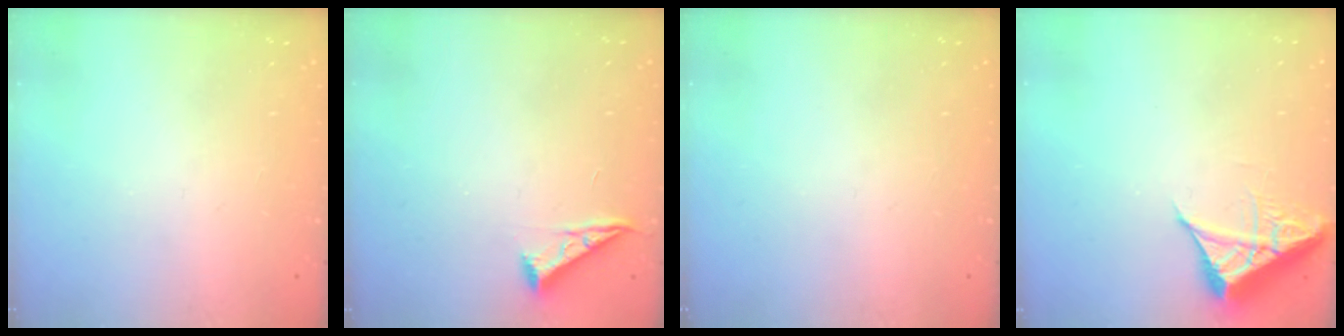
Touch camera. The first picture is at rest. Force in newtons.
{"total": 5.0, "press": 5.0, "slide": 0.7}
{"total": 0.0}
{"total": 6.9, "press": 6.8, "slide": 0.6}